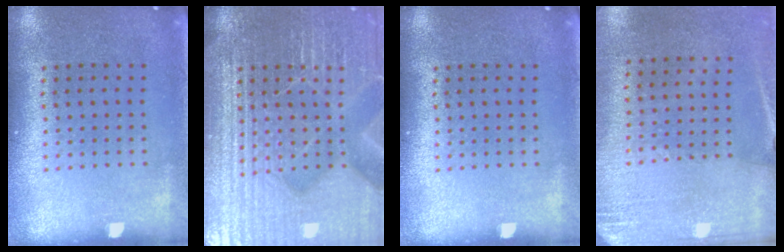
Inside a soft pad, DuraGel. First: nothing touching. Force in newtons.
{"total": 7.4, "press": 7.3, "slide": 0.9}
{"total": 0.0}
{"total": 2.6, "press": 2.3, "slide": 1.3}